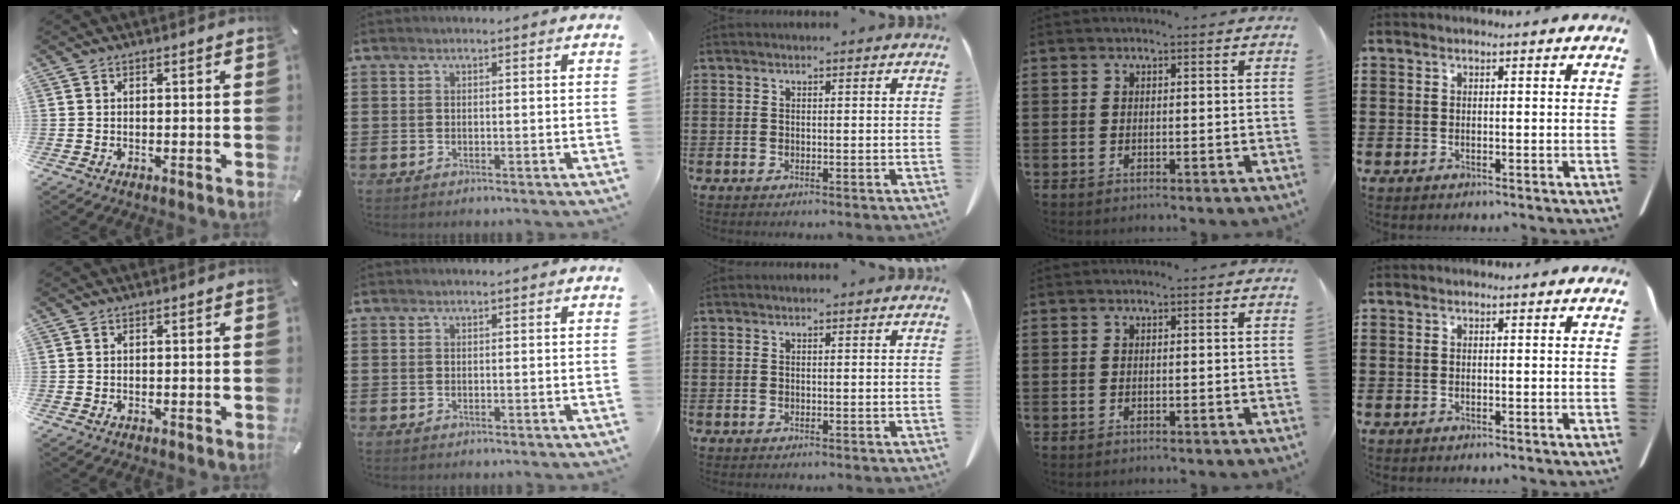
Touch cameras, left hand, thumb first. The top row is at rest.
{}